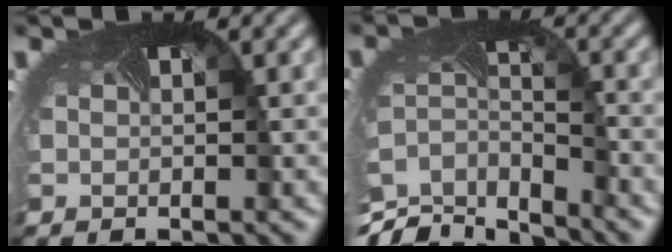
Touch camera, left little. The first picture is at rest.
{"total": 7.7, "force": [-6.7, 2.4, 2.9], "torque": [-0.089, -0.024, -0.115]}